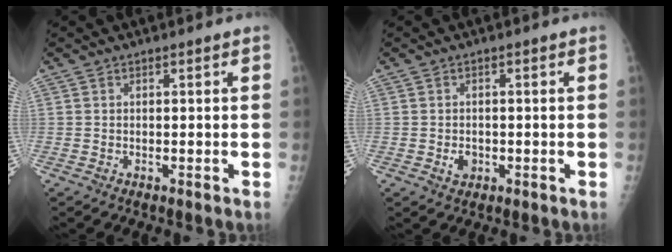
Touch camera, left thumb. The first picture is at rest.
{"total": 2.3, "force": [-0.6, 1.8, 1.2], "torque": [-0.011, 0.002, -0.005]}